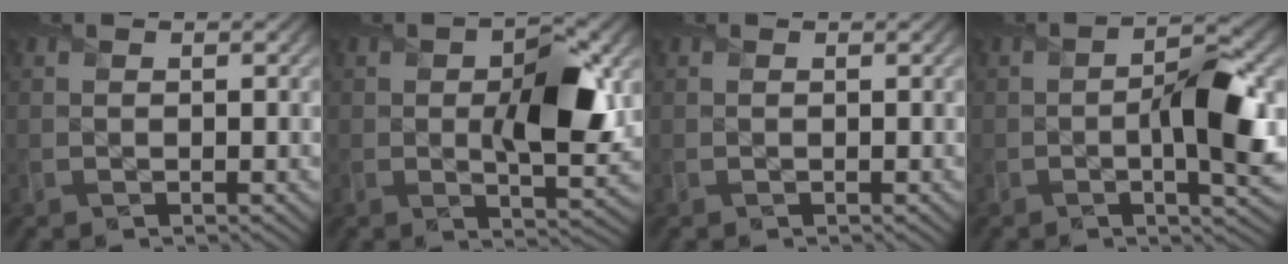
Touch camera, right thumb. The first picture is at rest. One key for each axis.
{"total": 7.9, "fx": 0.7, "fy": 3.6, "fz": 7.0, "tx": -0.111, "ty": -0.007, "tz": 0.017}
{"total": 0.0}
{"total": 7.7, "fx": -1.0, "fy": 2.5, "fz": 7.2, "tx": -0.106, "ty": 0.002, "tz": -0.018}